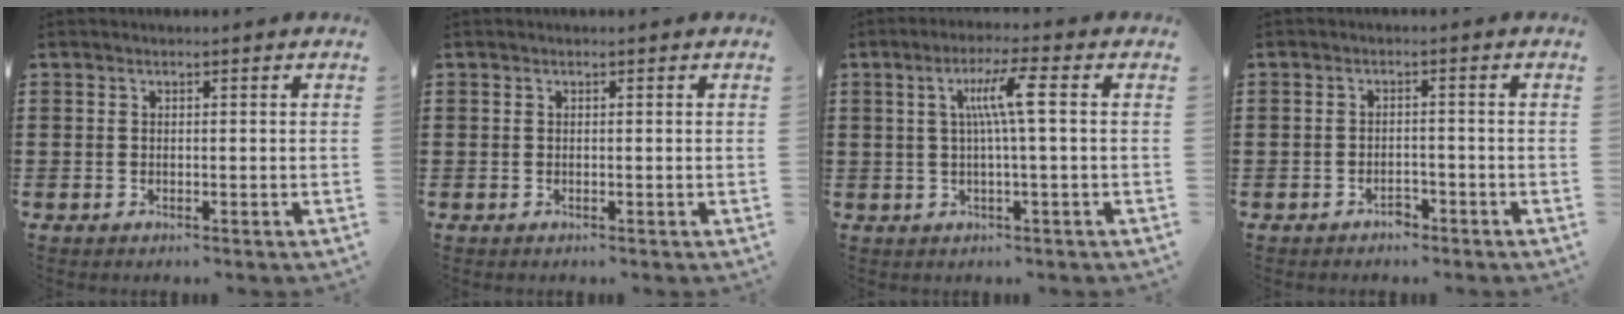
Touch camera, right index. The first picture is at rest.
{"total": 0.0}
{"total": 6.3, "force": [1.0, -0.1, 6.2], "torque": [-0.120, 0.000, 0.009]}
{"total": 2.0, "force": [-1.7, 0.7, 0.8], "torque": [-0.020, -0.001, -0.034]}